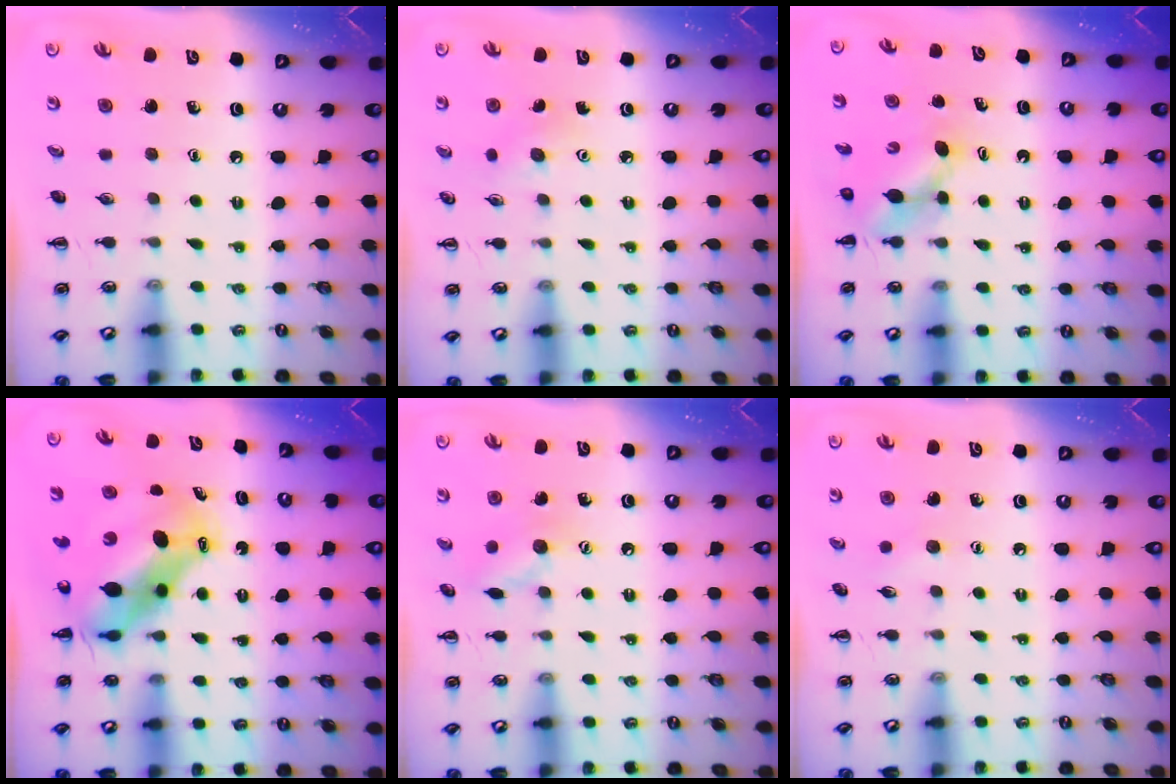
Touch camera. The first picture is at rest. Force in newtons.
{"total": 3.6, "press": 3.5, "slide": 1.1}
{"total": 4.7, "press": 4.7, "slide": 0.4}
{"total": 11.3, "press": 10.9, "slide": 3.1}
{"total": 8.6, "press": 8.5, "slide": 0.8}
{"total": 3.6, "press": 3.4, "slide": 1.0}